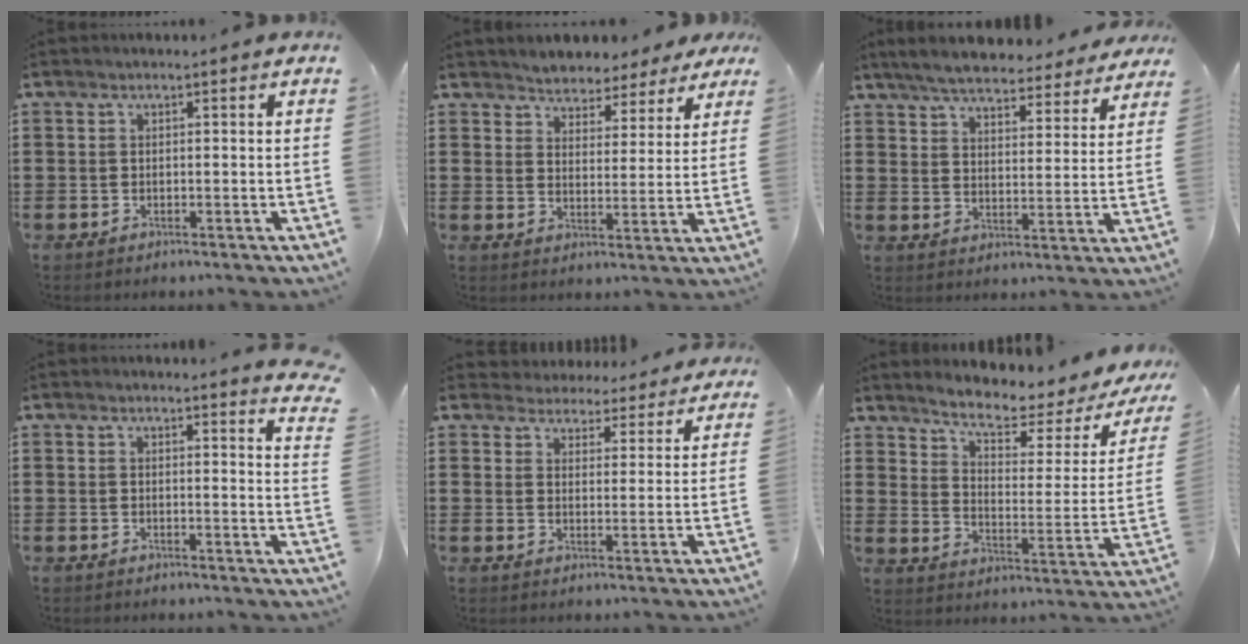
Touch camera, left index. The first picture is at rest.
{"total": 3.7, "force": [3.5, 1.1, -0.7], "torque": [-0.010, -0.014, 0.060]}
{"total": 5.8, "force": [5.5, 0.5, 1.6], "torque": [-0.058, -0.028, 0.096]}
{"total": 2.7, "force": [2.6, -0.4, 0.7], "torque": [-0.015, -0.012, 0.046]}
{"total": 4.0, "force": [3.9, 0.9, -0.1], "torque": [-0.021, -0.020, 0.070]}
{"total": 5.2, "force": [3.7, 1.4, 3.4], "torque": [-0.070, -0.028, 0.051]}